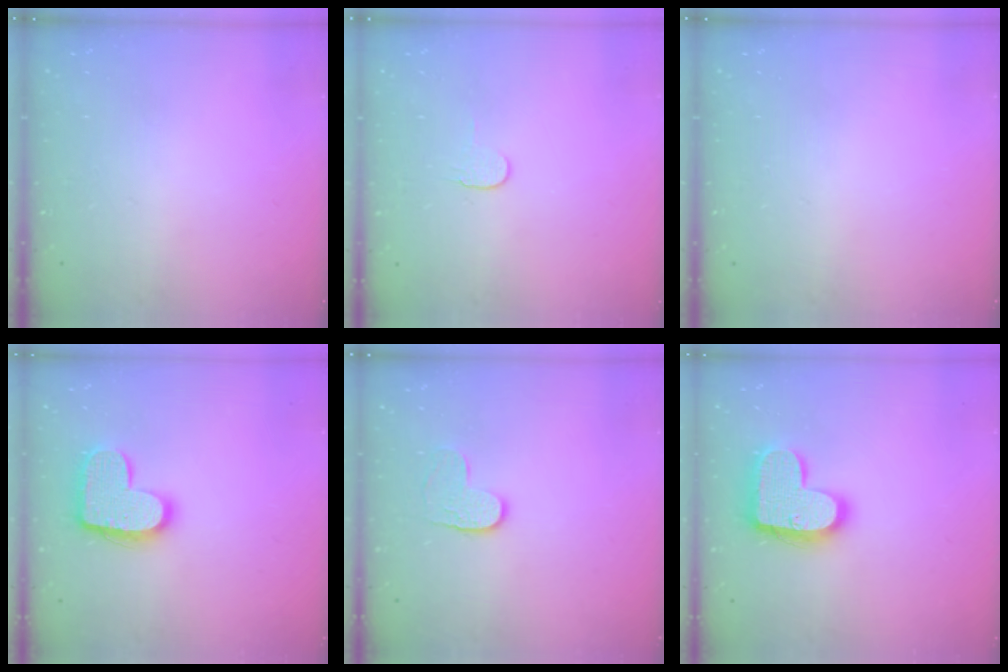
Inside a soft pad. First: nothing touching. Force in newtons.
{"total": 3.7, "press": 3.7, "slide": 0.4}
{"total": 0.0}
{"total": 14.6, "press": 14.6, "slide": 0.8}
{"total": 5.2, "press": 5.2, "slide": 0.2}
{"total": 17.1, "press": 17.1, "slide": 1.0}